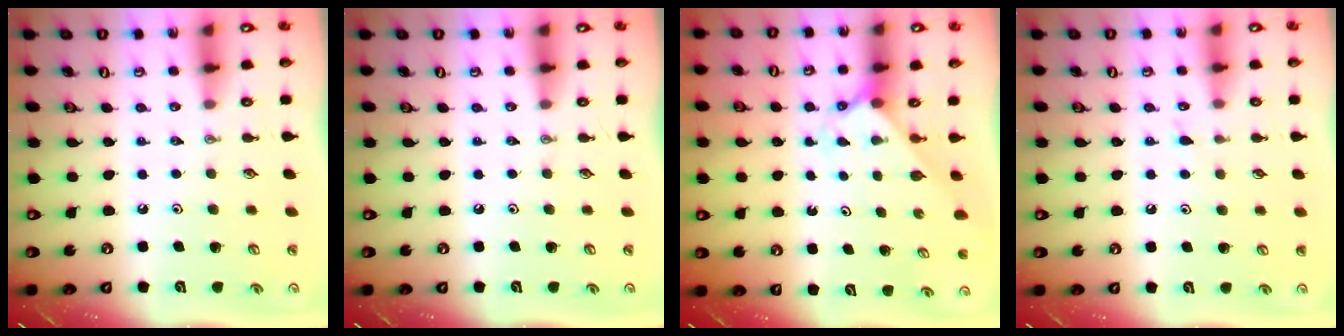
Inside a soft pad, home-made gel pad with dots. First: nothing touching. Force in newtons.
{"total": 0.0}
{"total": 2.5, "press": 2.5, "slide": 0.2}
{"total": 5.1, "press": 5.0, "slide": 0.6}